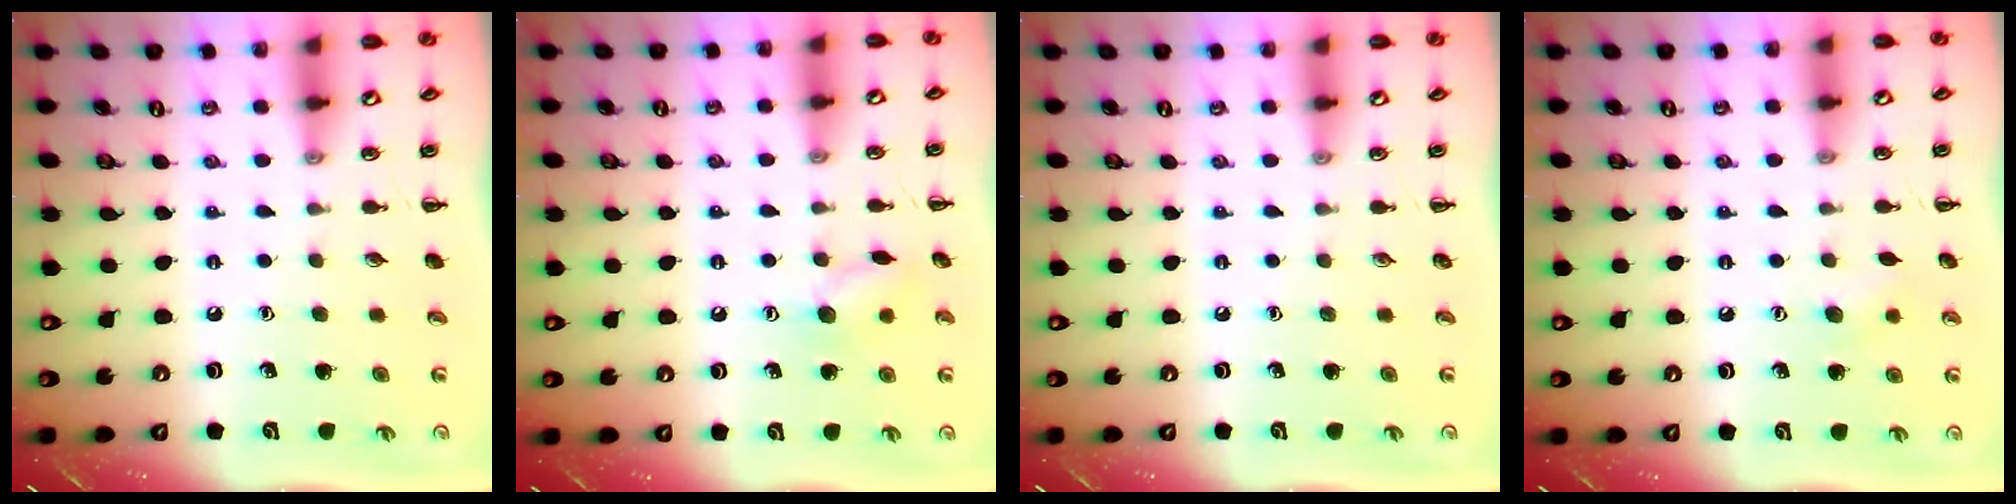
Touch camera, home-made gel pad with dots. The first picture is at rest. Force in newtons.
{"total": 7.6, "press": 7.6, "slide": 0.6}
{"total": 0.0}
{"total": 5.7, "press": 5.6, "slide": 1.4}